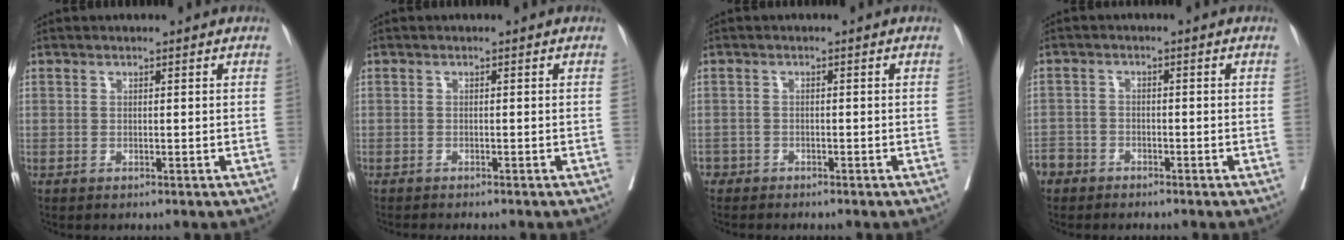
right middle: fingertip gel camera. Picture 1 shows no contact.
{"total": 2.8, "force": [-2.5, 0.3, 1.2], "torque": [-0.016, -0.004, -0.032]}
{"total": 1.9, "force": [-1.6, 0.9, -0.1], "torque": [-0.002, 0.000, -0.032]}
{"total": 3.9, "force": [-3.2, 2.3, 0.1], "torque": [-0.001, 0.004, -0.064]}